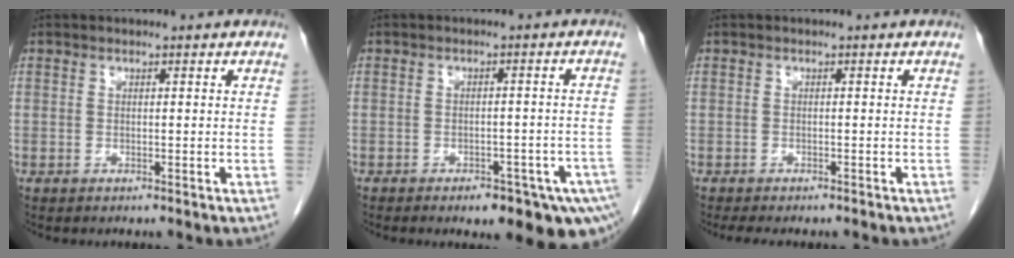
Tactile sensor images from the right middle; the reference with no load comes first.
{"total": 11.6, "force": [-7.7, 4.1, 7.6], "torque": [-0.055, 0.008, -0.092]}
{"total": 5.4, "force": [-4.6, 1.6, 2.4], "torque": [-0.027, -0.007, -0.063]}